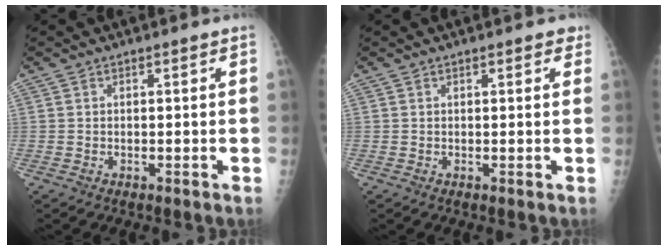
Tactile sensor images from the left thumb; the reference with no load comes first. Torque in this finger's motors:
{"motor_torque": [-0.08, 0.09, -0.26, 0.02, 0.04]}